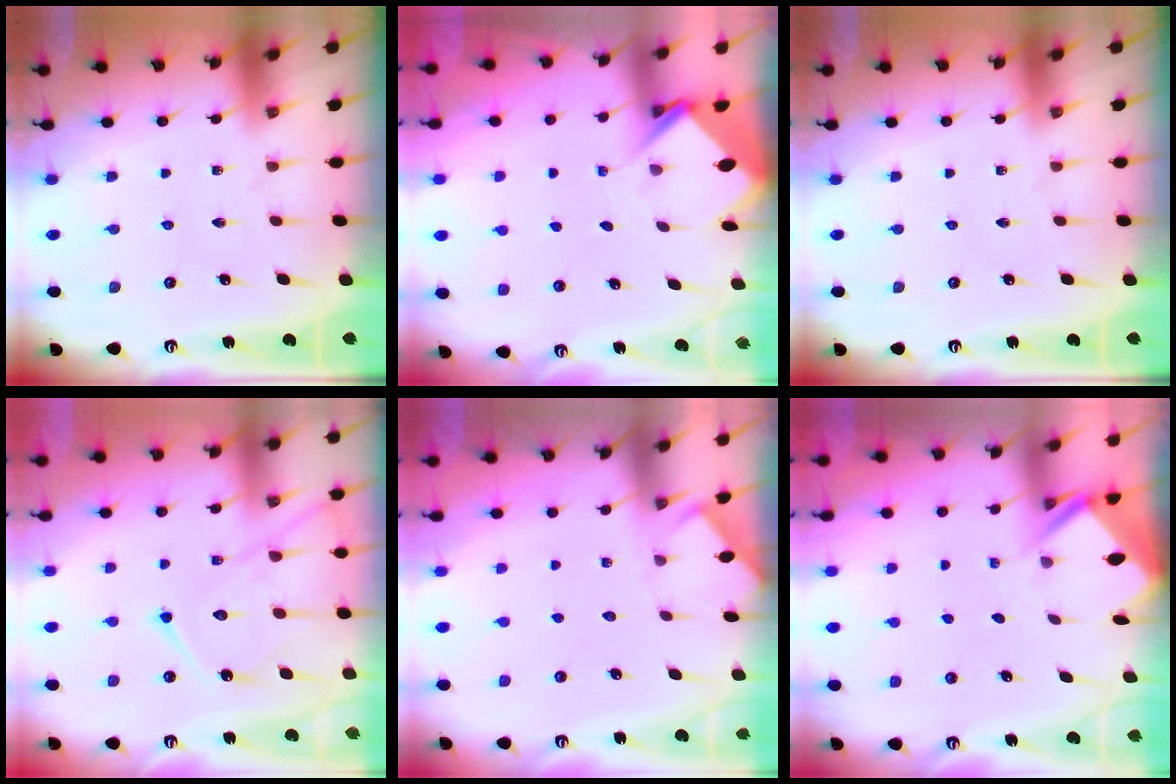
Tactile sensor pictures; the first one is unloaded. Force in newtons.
{"total": 3.5, "press": 3.5, "slide": 0.3}
{"total": 0.0}
{"total": 14.1, "press": 14.0, "slide": 1.3}
{"total": 1.9, "press": 1.9, "slide": 0.3}
{"total": 2.4, "press": 2.4, "slide": 0.2}